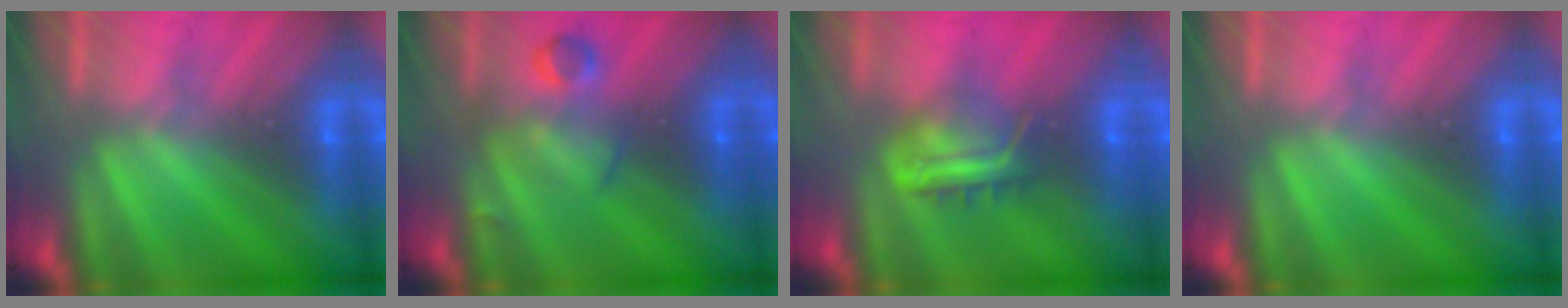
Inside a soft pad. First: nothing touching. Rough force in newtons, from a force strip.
{"total": 2.8}
{"total": 7.5}
{"total": 0.0}